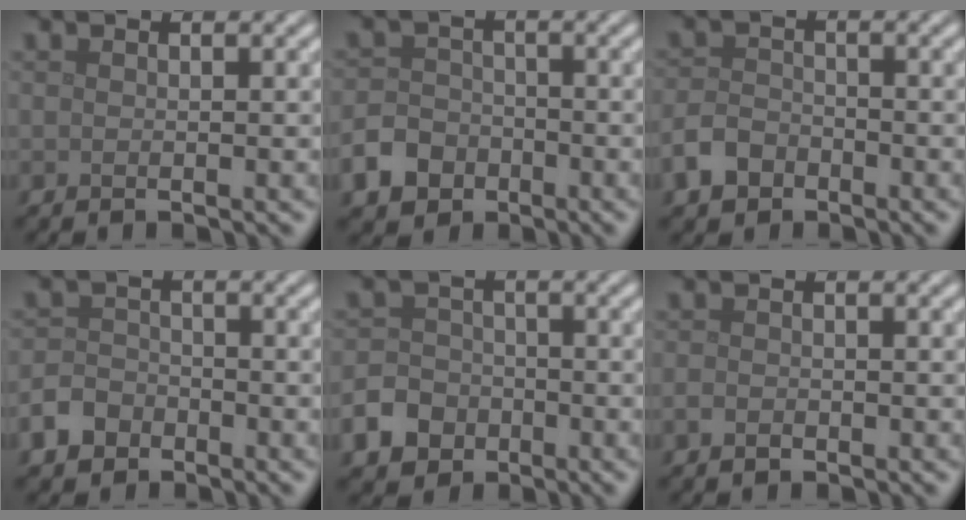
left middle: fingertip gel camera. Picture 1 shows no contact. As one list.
[{"total": 4.8, "force": [-2.8, 3.6, 1.4], "torque": [-0.016, -0.007, -0.058]}, {"total": 3.0, "force": [-1.9, 2.0, 1.1], "torque": [-0.020, 0.000, -0.046]}, {"total": 3.0, "force": [-1.9, 2.1, 0.9], "torque": [-0.014, -0.001, -0.043]}, {"total": 5.9, "force": [-3.4, 4.6, 1.5], "torque": [-0.016, -0.017, -0.073]}, {"total": 1.0, "force": [-0.5, 0.7, 0.5], "torque": [-0.010, -0.003, -0.011]}]